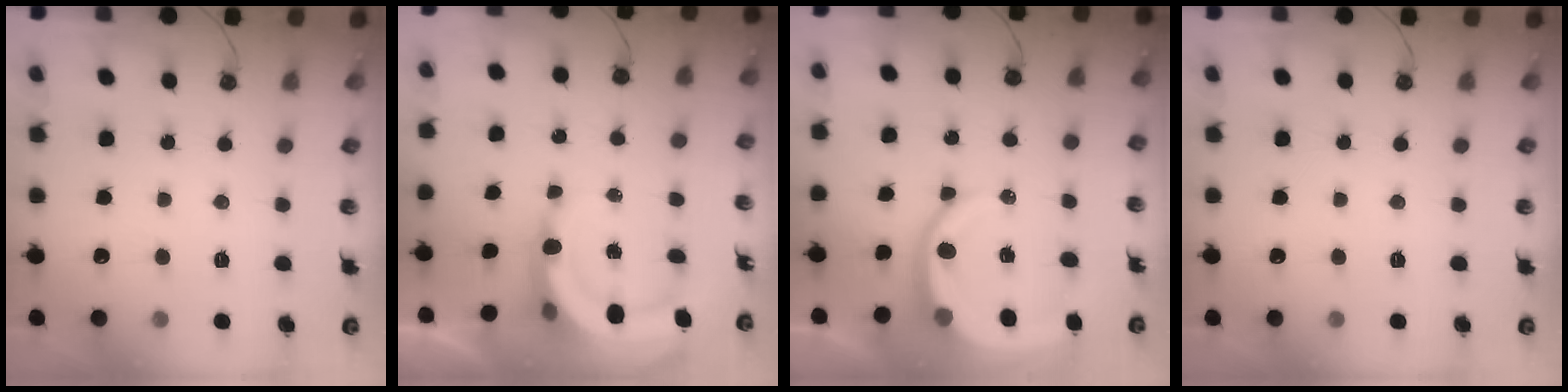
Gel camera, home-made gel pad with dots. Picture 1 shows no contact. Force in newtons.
{"total": 8.0, "press": 7.8, "slide": 2.0}
{"total": 10.6, "press": 10.5, "slide": 1.2}
{"total": 0.0}